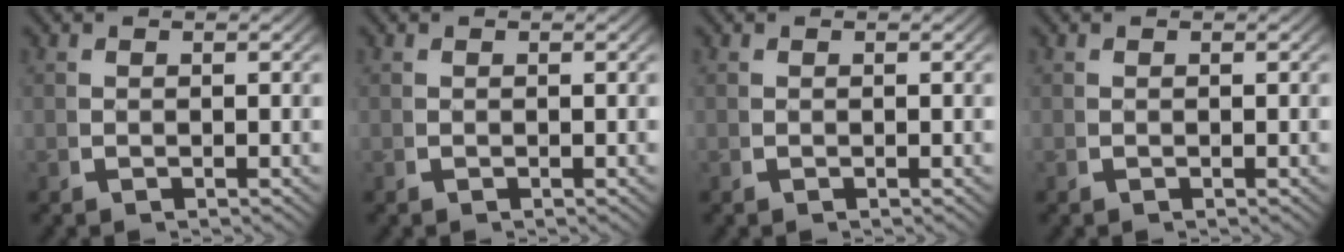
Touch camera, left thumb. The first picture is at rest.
{"total": 0.0}
{"total": 0.0}
{"total": 0.0}